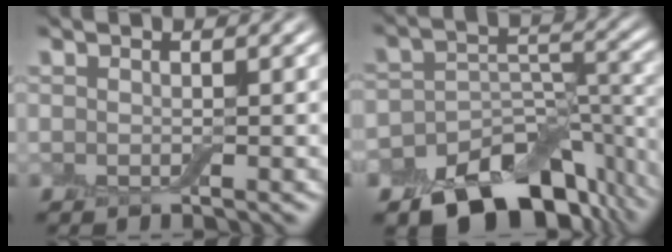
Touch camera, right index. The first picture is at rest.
{"total": 12.8, "force": [-8.7, 7.3, 5.8], "torque": [-0.105, -0.007, -0.123]}